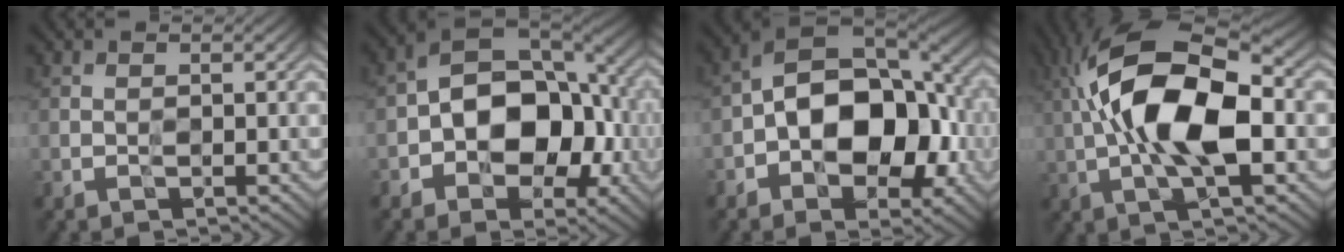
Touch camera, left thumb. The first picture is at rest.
{"total": 13.1, "force": [-2.0, 8.6, 9.6], "torque": [-0.146, 0.002, -0.044]}
{"total": 15.4, "force": [-1.9, 9.3, 12.0], "torque": [-0.181, 0.008, -0.044]}
{"total": 15.0, "force": [0.2, 6.4, 13.6], "torque": [-0.263, 0.021, -0.005]}